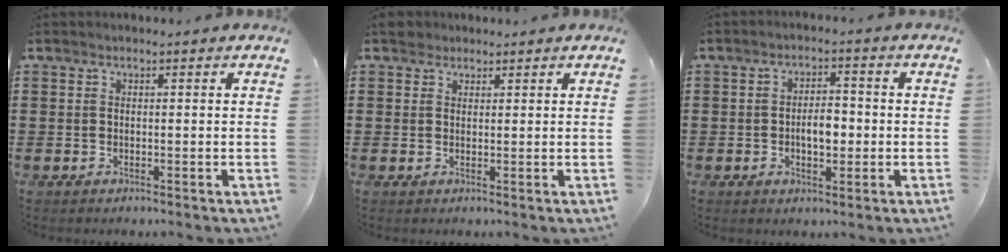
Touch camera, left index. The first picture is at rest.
{"total": 2.2, "force": [1.8, 1.2, 0.3], "torque": [-0.004, 0.005, 0.034]}
{"total": 4.1, "force": [-0.5, 2.0, 3.6], "torque": [-0.060, 0.003, -0.014]}